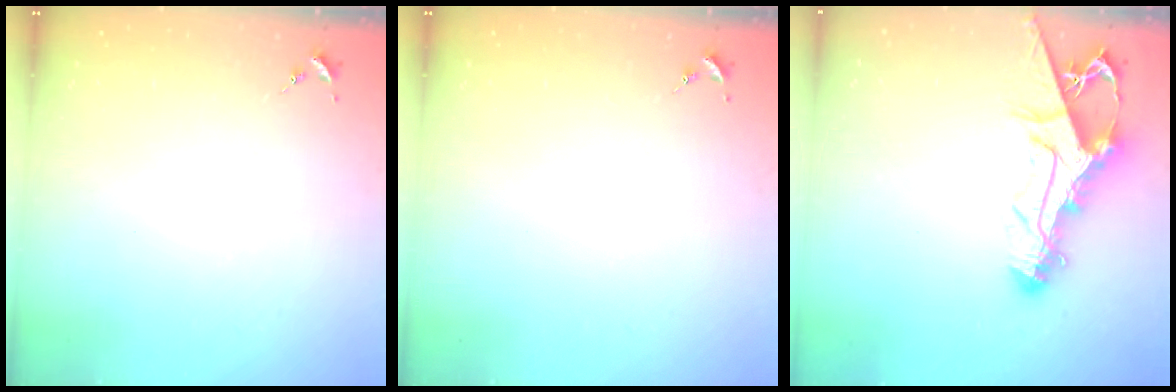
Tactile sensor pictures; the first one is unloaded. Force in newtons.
{"total": 0.0}
{"total": 13.3, "press": 13.2, "slide": 1.5}